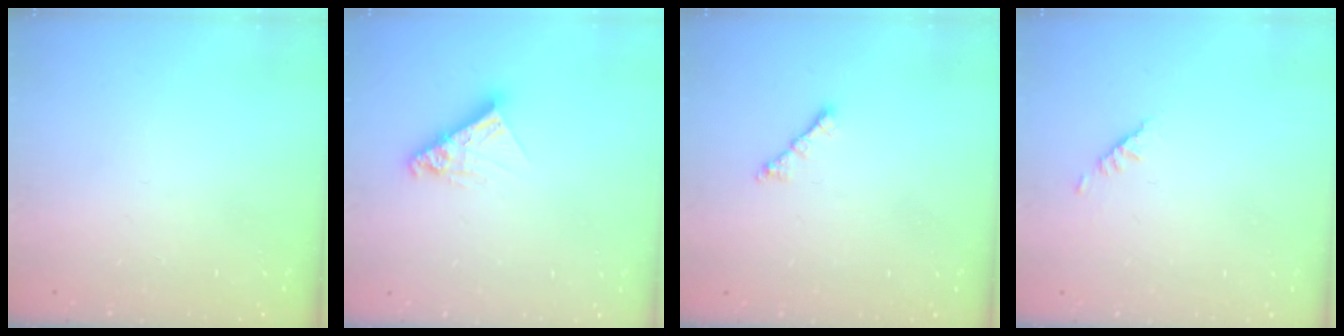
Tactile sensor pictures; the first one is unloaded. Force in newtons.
{"total": 9.0, "press": 9.0, "slide": 0.9}
{"total": 1.8, "press": 1.8, "slide": 0.5}
{"total": 1.9, "press": 1.8, "slide": 0.5}